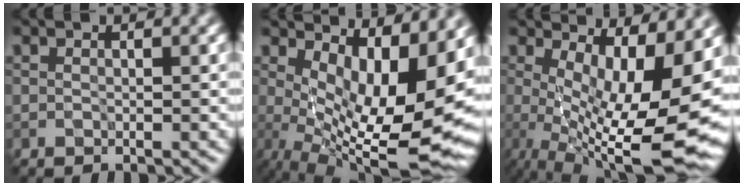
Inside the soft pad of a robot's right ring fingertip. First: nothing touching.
{"total": 14.4, "force": [1.6, 5.5, 13.2], "torque": [-0.181, -0.018, 0.056]}
{"total": 15.4, "force": [0.2, 5.3, 14.5], "torque": [-0.195, -0.018, 0.030]}